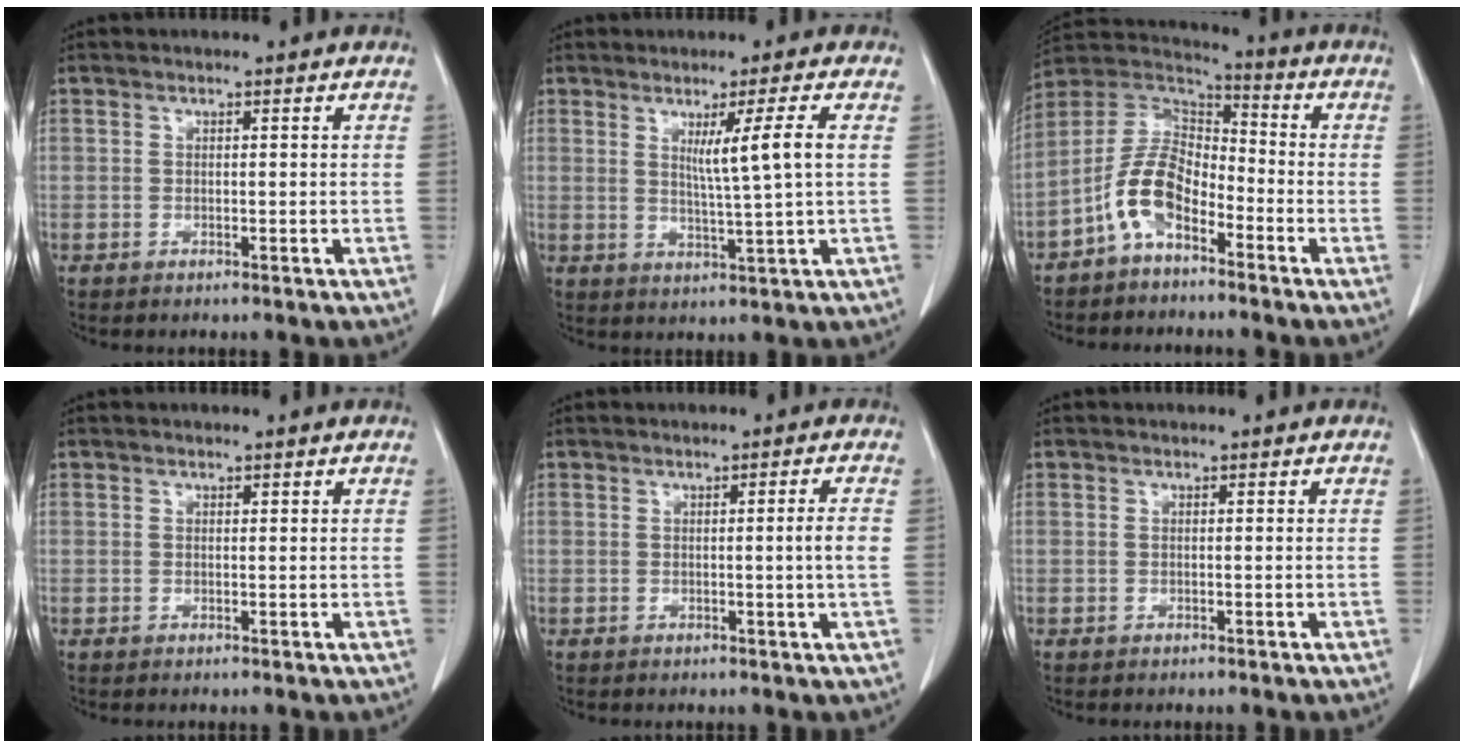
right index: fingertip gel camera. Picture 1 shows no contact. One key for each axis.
{"total": 5.8, "fx": 1.4, "fy": -1.5, "fz": 5.4, "tx": -0.095, "ty": -0.013, "tz": 0.028}
{"total": 9.9, "fx": -5.5, "fy": 4.1, "fz": 7.1, "tx": -0.150, "ty": 0.029, "tz": -0.108}
{"total": 0.0}
{"total": 2.5, "fx": -0.2, "fy": -0.7, "fz": 2.4, "tx": -0.037, "ty": -0.002, "tz": -0.002}
{"total": 0.0}